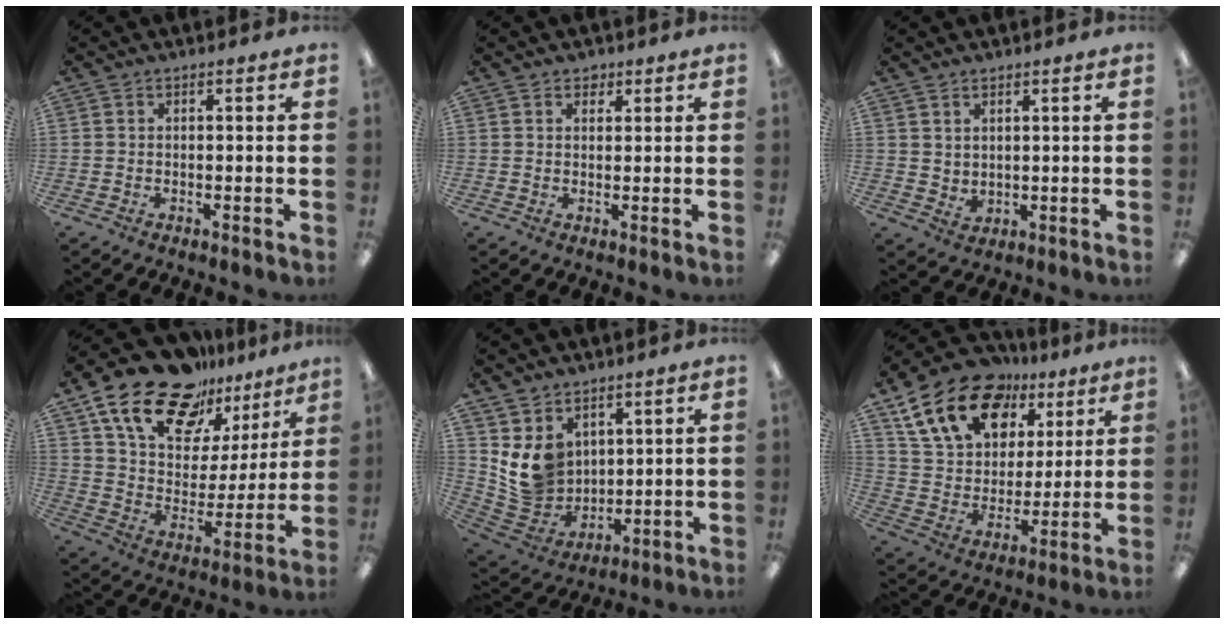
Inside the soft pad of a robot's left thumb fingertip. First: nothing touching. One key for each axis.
{"total": 2.0, "fx": 1.5, "fy": 1.2, "fz": 0.5, "tx": 0.005, "ty": -0.005, "tz": 0.023}
{"total": 2.9, "fx": 2.6, "fy": 1.3, "fz": 0.3, "tx": -0.001, "ty": -0.019, "tz": 0.048}
{"total": 21.0, "fx": 15.1, "fy": 10.9, "fz": 9.7, "tx": -0.179, "ty": -0.093, "tz": 0.271}
{"total": 10.5, "fx": 4.9, "fy": 8.6, "fz": 3.5, "tx": -0.095, "ty": -0.034, "tz": 0.103}
{"total": 19.7, "fx": 11.1, "fy": 13.1, "fz": 9.8, "tx": -0.170, "ty": -0.044, "tz": 0.207}